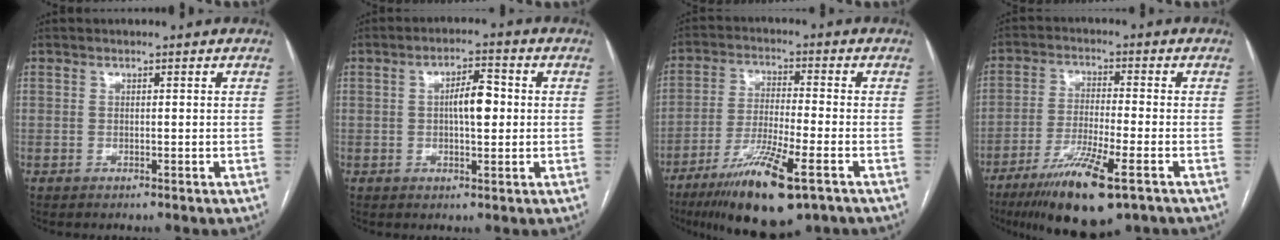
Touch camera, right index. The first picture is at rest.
{"total": 5.4, "force": [0.3, 1.7, 5.1], "torque": [-0.086, 0.012, 0.004]}
{"total": 13.8, "force": [-7.9, 1.8, 11.2], "torque": [-0.210, -0.031, -0.135]}
{"total": 12.4, "force": [-7.2, 1.5, 10.0], "torque": [-0.185, -0.031, -0.122]}